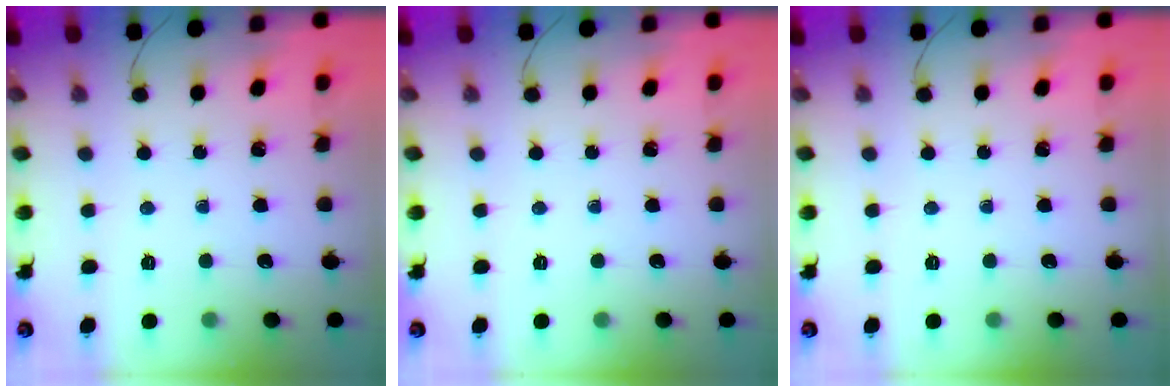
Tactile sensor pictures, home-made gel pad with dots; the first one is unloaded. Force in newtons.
{"total": 0.0}
{"total": 0.0}